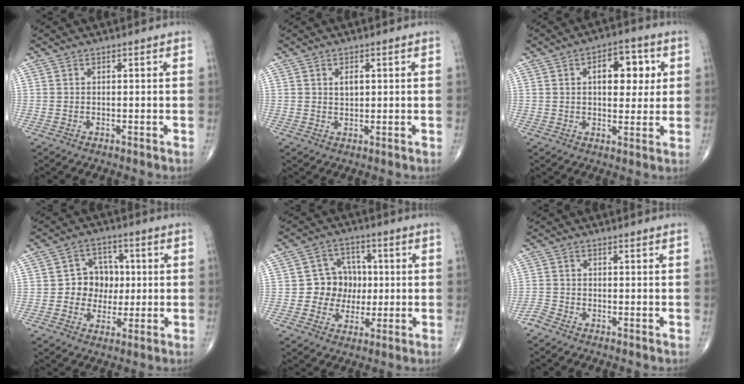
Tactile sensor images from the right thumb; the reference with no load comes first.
{"total": 2.3, "force": [0.7, 1.4, 1.6], "torque": [-0.018, -0.003, 0.011]}
{"total": 9.9, "force": [2.5, 5.6, 7.8], "torque": [-0.065, 0.001, 0.031]}
{"total": 8.1, "force": [-0.1, 7.1, 3.9], "torque": [-0.004, 0.015, -0.008]}
{"total": 8.5, "force": [-0.3, 7.7, 3.5], "torque": [-0.001, 0.018, -0.010]}
{"total": 2.0, "force": [-1.9, 0.4, 0.6], "torque": [-0.017, 0.000, -0.043]}